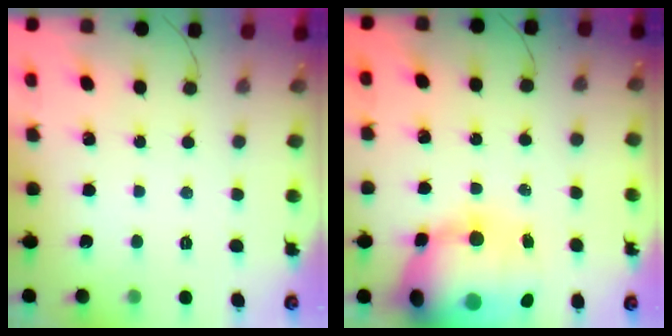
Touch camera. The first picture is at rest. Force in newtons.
{"total": 24.2, "press": 23.6, "slide": 5.5}